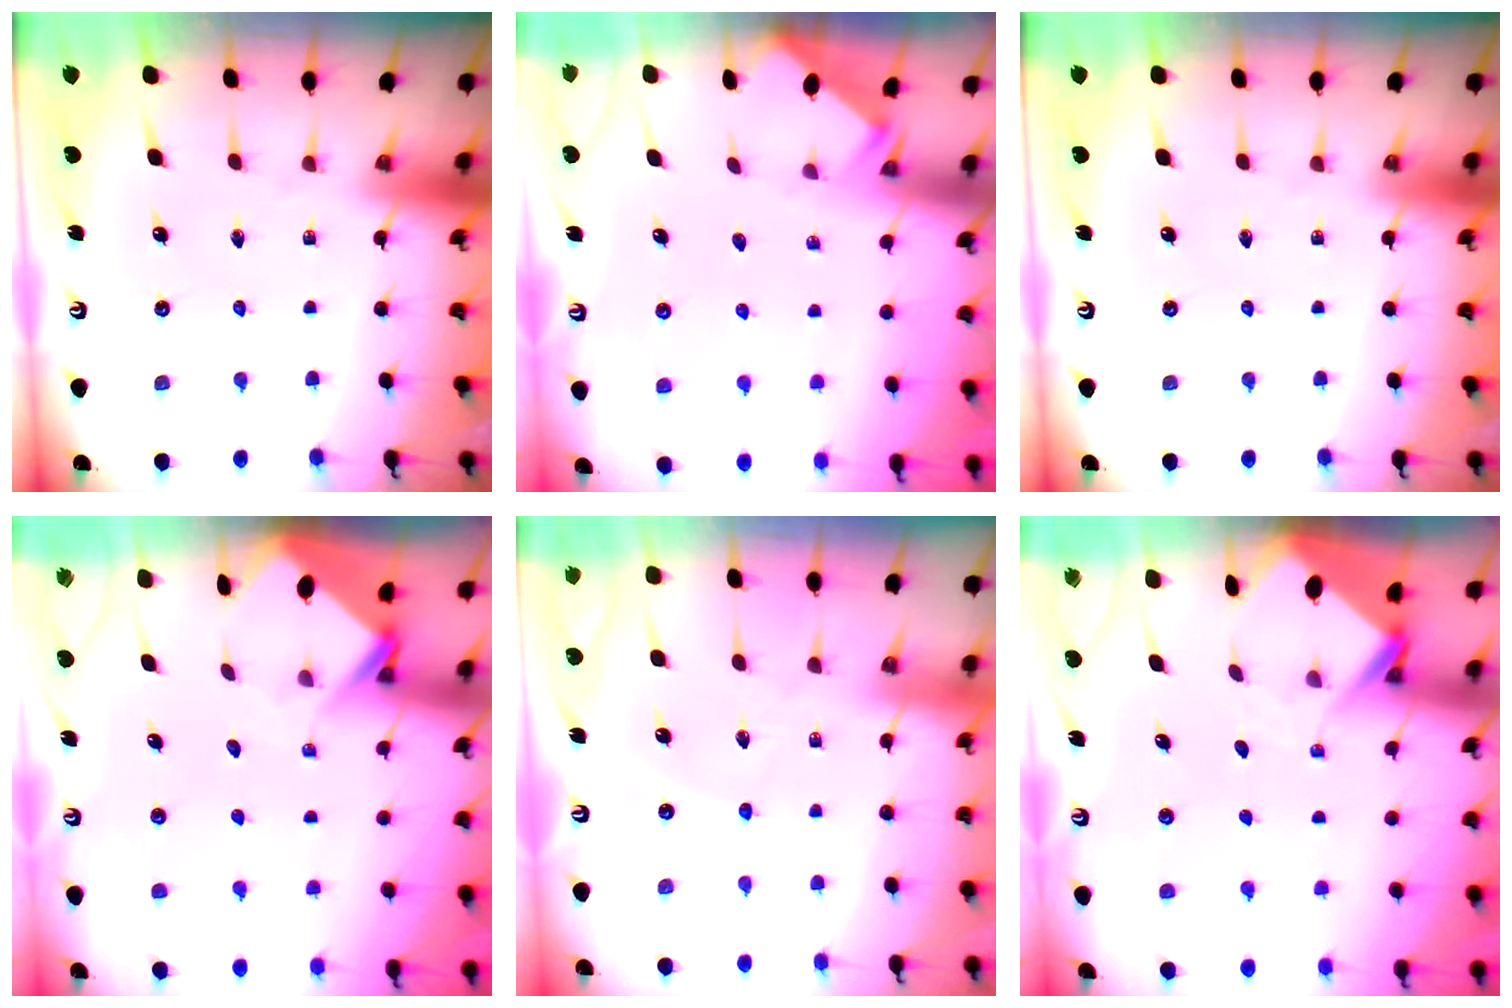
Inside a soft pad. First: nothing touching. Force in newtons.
{"total": 1.7, "press": 1.7, "slide": 0.2}
{"total": 0.0}
{"total": 3.9, "press": 3.9, "slide": 0.2}
{"total": 2.2, "press": 2.2, "slide": 0.2}
{"total": 3.8, "press": 3.8, "slide": 0.2}